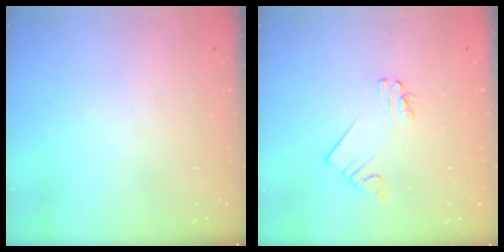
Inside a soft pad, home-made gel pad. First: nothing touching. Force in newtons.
{"total": 2.2, "press": 2.2, "slide": 0.3}